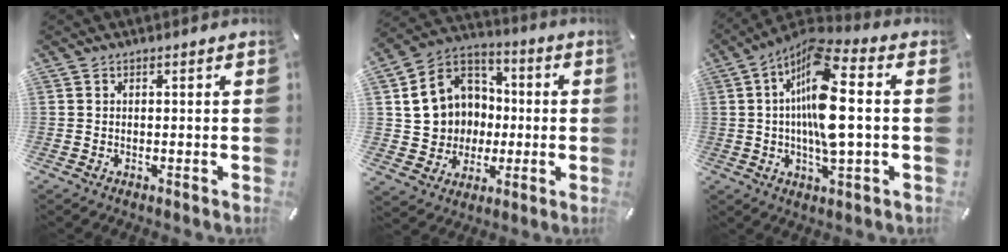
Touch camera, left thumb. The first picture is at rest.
{"total": 14.1, "force": [-0.1, 13.7, 3.5], "torque": [-0.070, 0.002, 0.009]}
{"total": 16.1, "force": [1.3, 5.1, 15.2], "torque": [-0.299, -0.006, 0.016]}